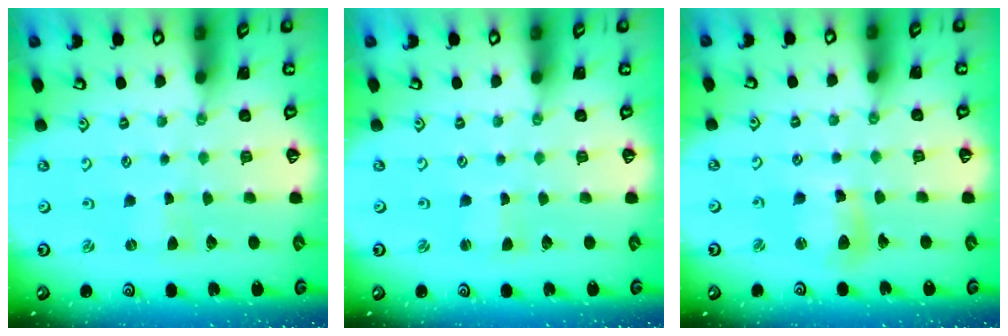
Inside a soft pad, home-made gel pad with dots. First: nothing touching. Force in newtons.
{"total": 0.7, "press": 0.7, "slide": 0.0}
{"total": 8.8, "press": 8.8, "slide": 1.0}